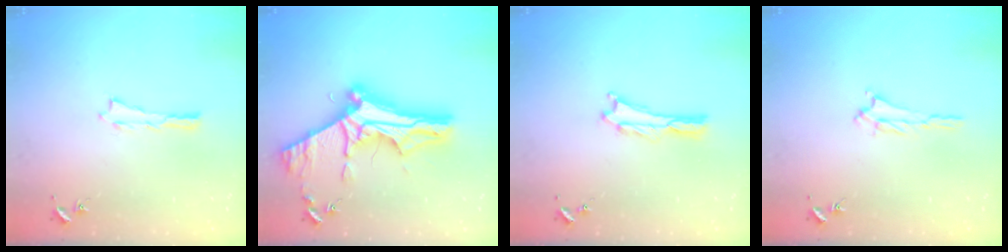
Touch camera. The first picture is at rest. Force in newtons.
{"total": 13.3, "press": 13.2, "slide": 1.4}
{"total": 0.5, "press": 0.5, "slide": 0.2}
{"total": 1.2, "press": 1.1, "slide": 0.5}